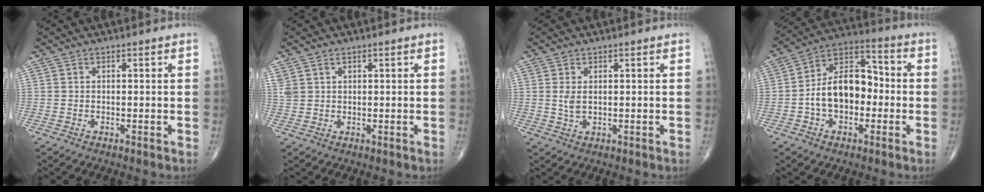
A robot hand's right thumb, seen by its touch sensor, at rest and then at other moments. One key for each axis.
{"total": 2.5, "fx": 1.5, "fy": 1.7, "fz": 1.1, "tx": -0.021, "ty": 0.001, "tz": 0.036}
{"total": 2.4, "fx": 0.5, "fy": 1.3, "fz": 1.9, "tx": -0.039, "ty": -0.003, "tz": 0.015}
{"total": 13.7, "fx": -1.8, "fy": 8.8, "fz": 10.4, "tx": -0.152, "ty": 0.045, "tz": -0.042}